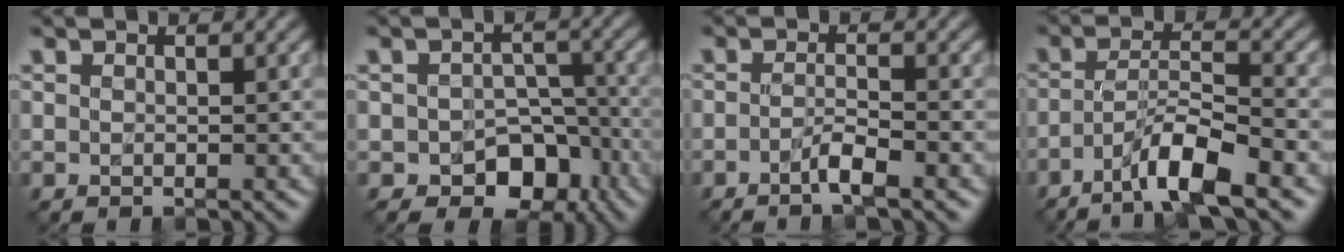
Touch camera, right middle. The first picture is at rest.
{"total": 5.6, "force": [-2.7, 4.0, 2.9], "torque": [-0.030, -0.004, -0.036]}
{"total": 2.0, "force": [-1.1, 0.1, 1.6], "torque": [-0.031, 0.008, -0.027]}
{"total": 5.6, "force": [-3.5, 0.7, 4.3], "torque": [-0.074, 0.011, -0.067]}